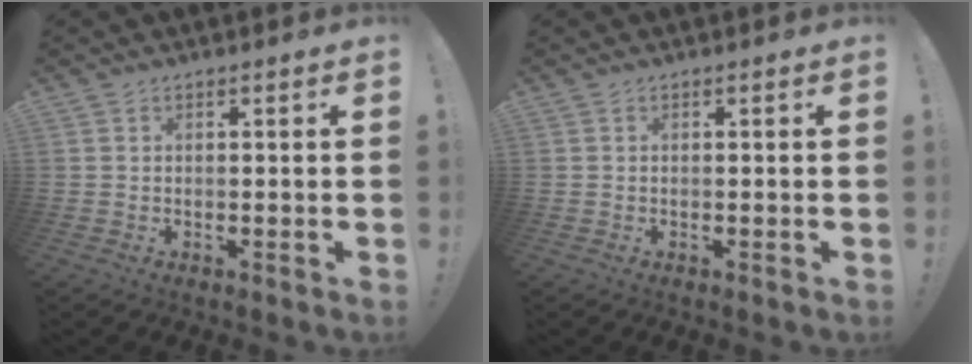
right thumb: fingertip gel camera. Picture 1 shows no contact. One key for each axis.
{"total": 0.0}